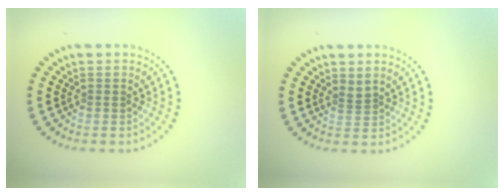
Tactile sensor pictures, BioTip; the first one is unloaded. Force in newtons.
{"total": 0.7, "press": 0.4, "slide": 0.6}